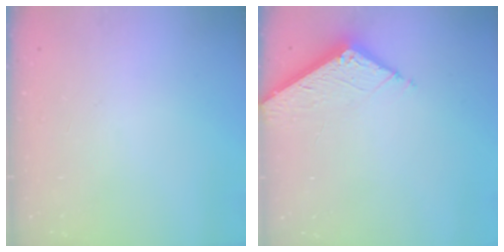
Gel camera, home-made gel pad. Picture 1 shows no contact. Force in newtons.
{"total": 6.7, "press": 6.7, "slide": 0.2}